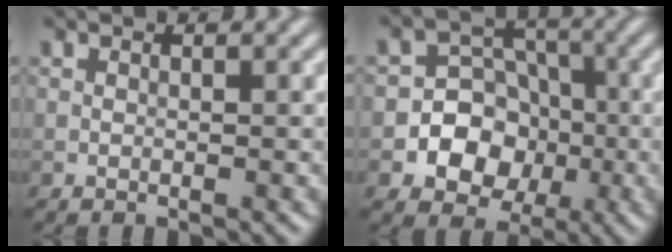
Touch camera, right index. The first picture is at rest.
{"total": 6.9, "force": [-1.8, 6.2, 2.4], "torque": [-0.014, 0.015, -0.058]}